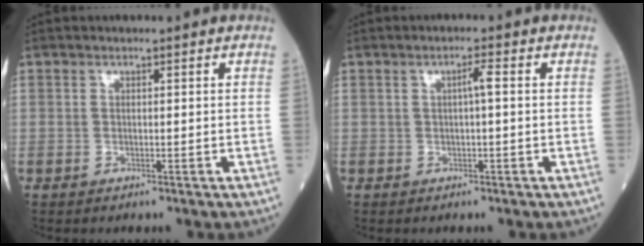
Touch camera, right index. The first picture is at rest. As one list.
[{"total": 1.7, "force": [0.4, 0.2, 1.6], "torque": [-0.021, 0.005, 0.005]}]